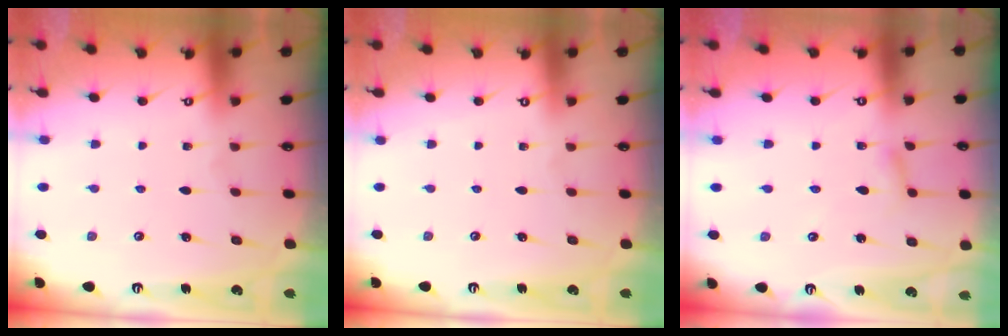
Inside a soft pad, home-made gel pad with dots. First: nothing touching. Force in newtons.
{"total": 0.6, "press": 0.5, "slide": 0.4}
{"total": 2.2, "press": 2.2, "slide": 0.3}